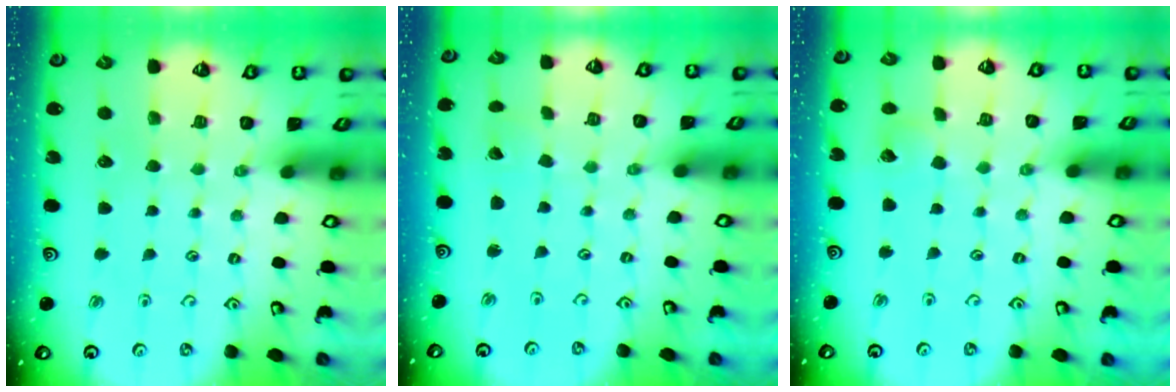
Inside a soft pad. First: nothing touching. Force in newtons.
{"total": 1.2, "press": 1.2, "slide": 0.0}
{"total": 2.5, "press": 2.5, "slide": 0.3}